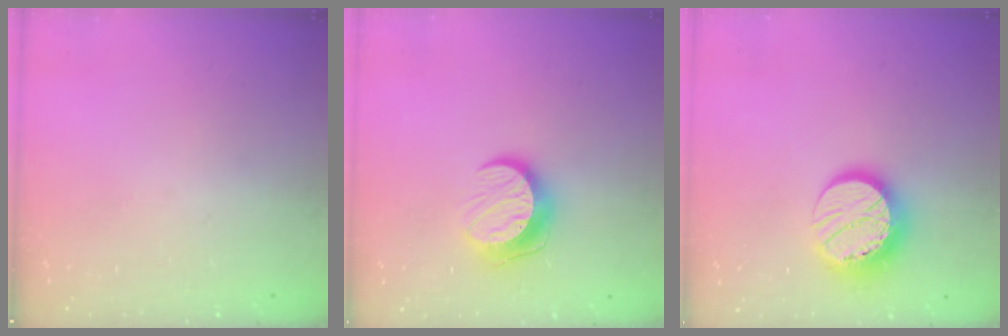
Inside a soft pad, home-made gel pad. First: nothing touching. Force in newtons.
{"total": 10.6, "press": 10.6, "slide": 0.5}
{"total": 14.4, "press": 14.3, "slide": 1.1}